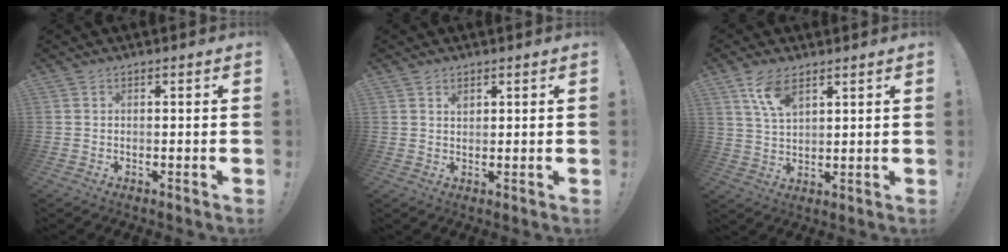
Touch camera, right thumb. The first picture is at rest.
{"total": 1.5, "force": [1.2, 0.8, 0.4], "torque": [0.007, -0.009, 0.021]}
{"total": 8.1, "force": [5.2, 3.6, 5.0], "torque": [-0.085, -0.022, 0.095]}